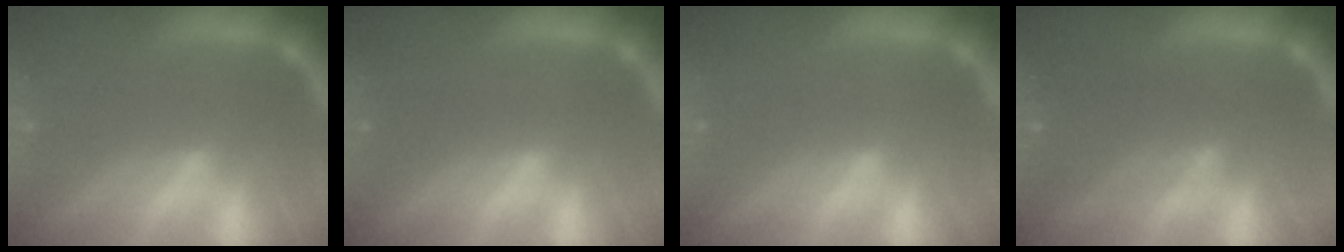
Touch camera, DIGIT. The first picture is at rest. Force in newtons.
{"total": 0.9}
{"total": 0.0}
{"total": 4.1}